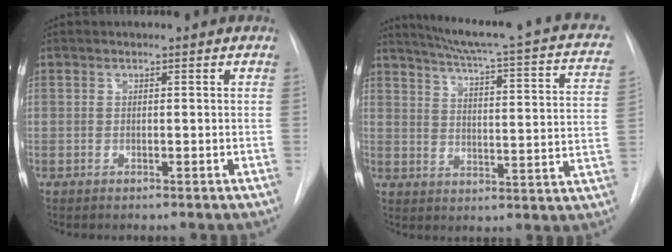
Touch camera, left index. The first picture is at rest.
{"total": 21.4, "force": [17.3, 2.3, 12.4], "torque": [-0.172, -0.033, 0.203]}